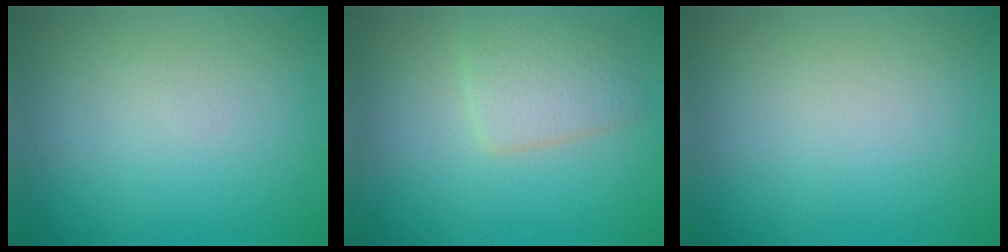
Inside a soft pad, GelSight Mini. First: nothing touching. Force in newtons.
{"total": 2.9, "press": 2.9, "slide": 0.2}
{"total": 0.0}